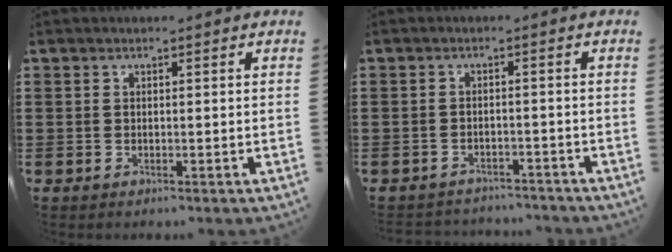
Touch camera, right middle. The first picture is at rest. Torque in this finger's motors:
{"motor_torque": [0.08, 0.05, -0.01, 0.00]}